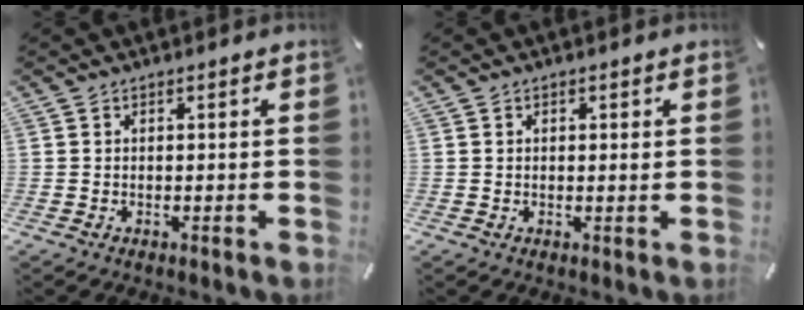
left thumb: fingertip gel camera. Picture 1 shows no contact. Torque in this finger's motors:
{"motor_torque": [-0.05, -0.32, 0.08, -0.06, -0.01]}